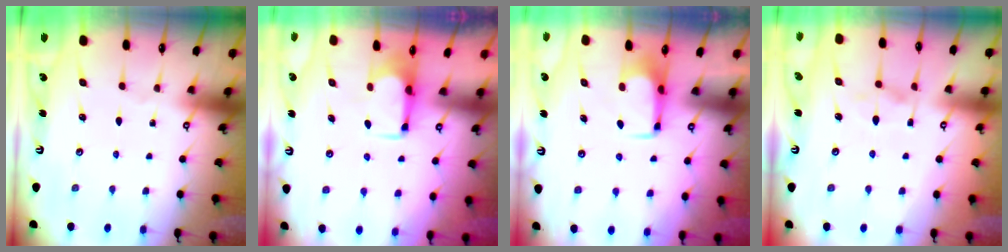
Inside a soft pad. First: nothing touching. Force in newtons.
{"total": 1.9, "press": 1.8, "slide": 0.7}
{"total": 1.7, "press": 1.6, "slide": 0.4}
{"total": 2.0, "press": 1.4, "slide": 1.4}